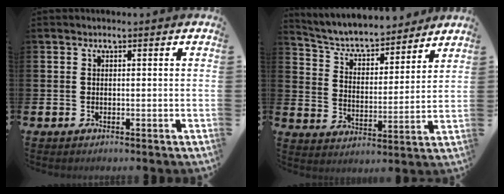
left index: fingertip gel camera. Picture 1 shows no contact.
{"total": 5.6, "force": [5.1, 1.8, 1.4], "torque": [-0.048, -0.049, 0.080]}